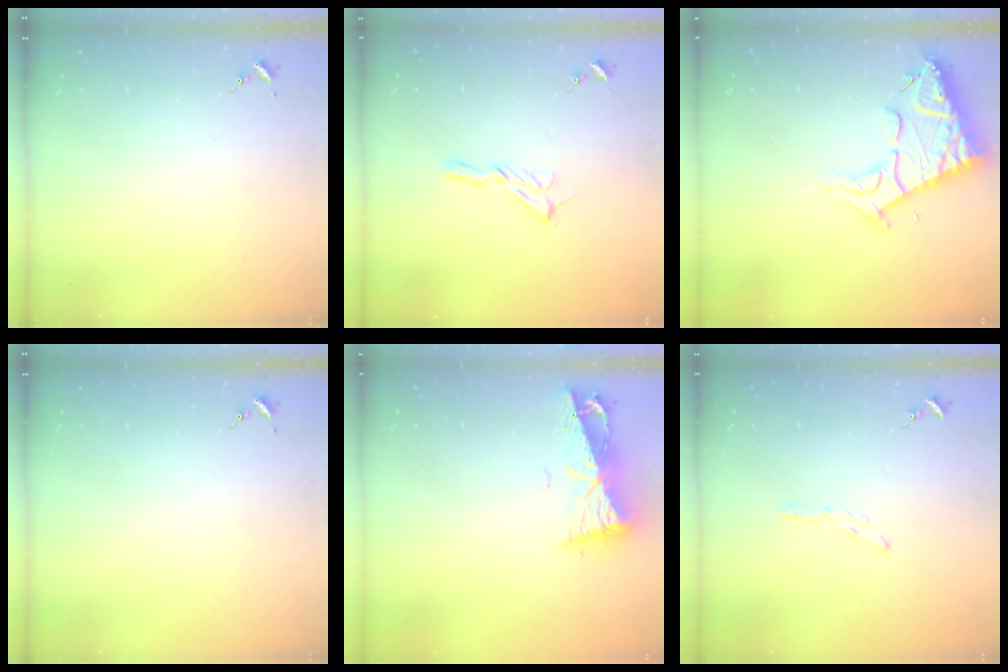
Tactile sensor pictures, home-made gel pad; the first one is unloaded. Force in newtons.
{"total": 5.9, "press": 5.9, "slide": 0.3}
{"total": 14.5, "press": 14.4, "slide": 1.5}
{"total": 0.0}
{"total": 9.7, "press": 9.6, "slide": 1.3}
{"total": 3.4, "press": 3.4, "slide": 0.3}